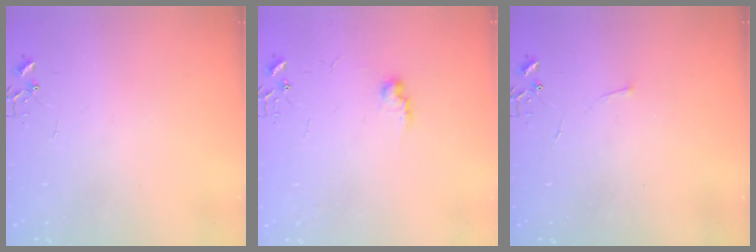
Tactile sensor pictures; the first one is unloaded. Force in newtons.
{"total": 7.5, "press": 7.5, "slide": 0.5}
{"total": 2.9, "press": 2.9, "slide": 0.4}